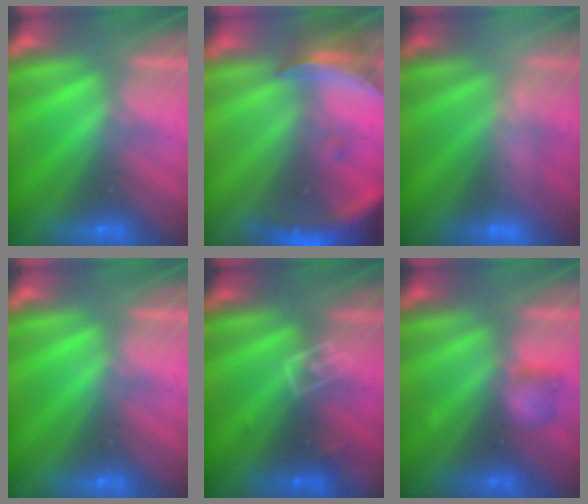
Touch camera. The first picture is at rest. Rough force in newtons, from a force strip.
{"total": 13.7}
{"total": 2.4}
{"total": 0.0}
{"total": 2.8}
{"total": 2.1}